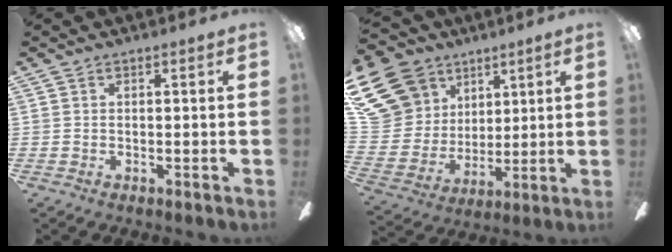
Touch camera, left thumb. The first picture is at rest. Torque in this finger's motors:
{"motor_torque": [0.50, 0.58, 1.10, -1.67, 0.15]}